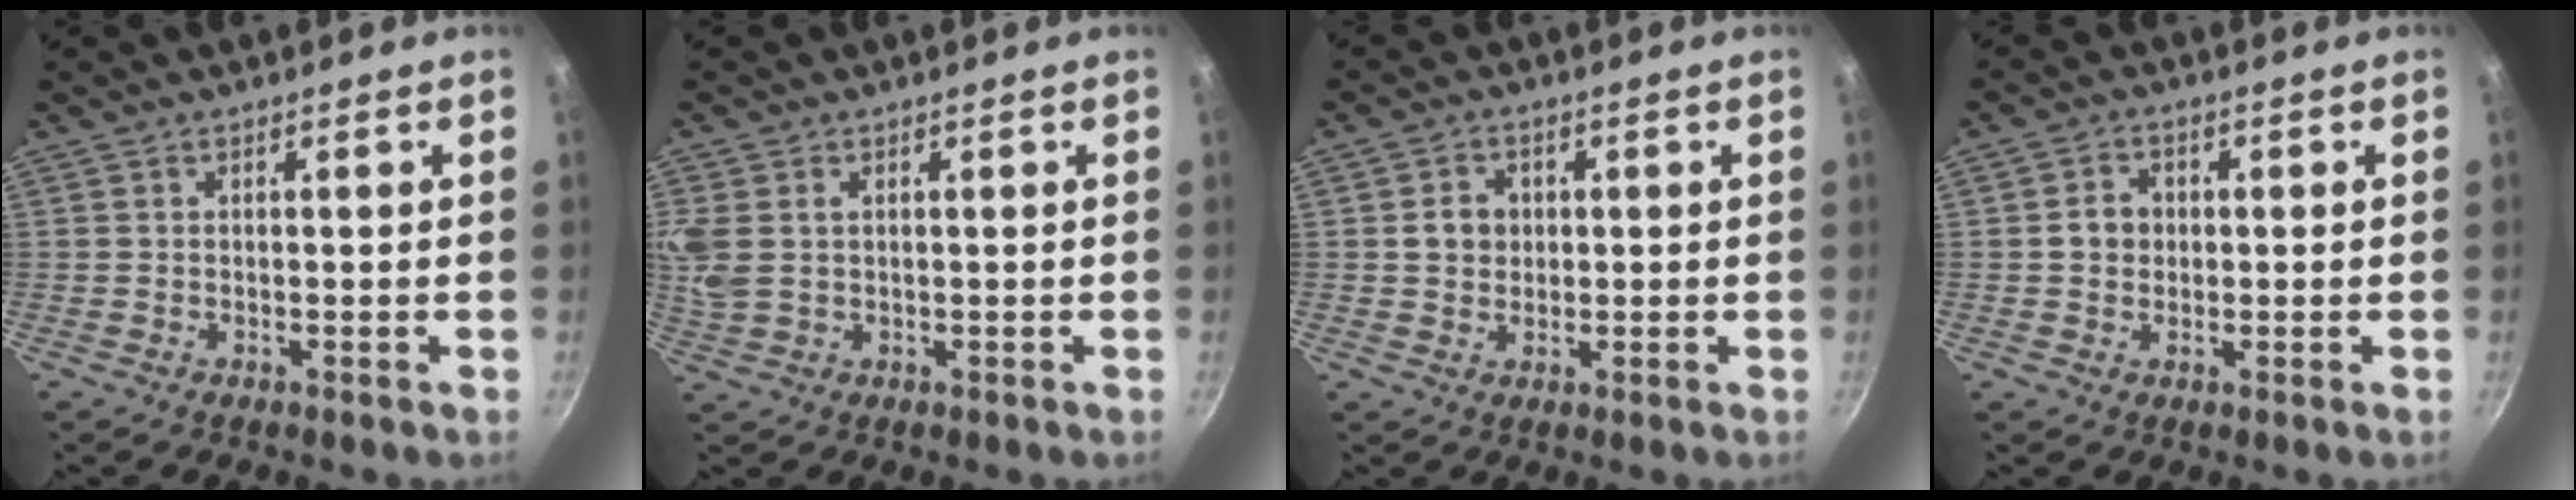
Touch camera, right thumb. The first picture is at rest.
{"total": 6.3, "force": [0.9, 4.4, 4.5], "torque": [-0.122, 0.010, 0.027]}
{"total": 4.5, "force": [0.6, 3.9, 2.2], "torque": [-0.019, 0.004, 0.008]}
{"total": 4.1, "force": [0.1, 3.5, 2.0], "torque": [-0.022, 0.010, -0.001]}